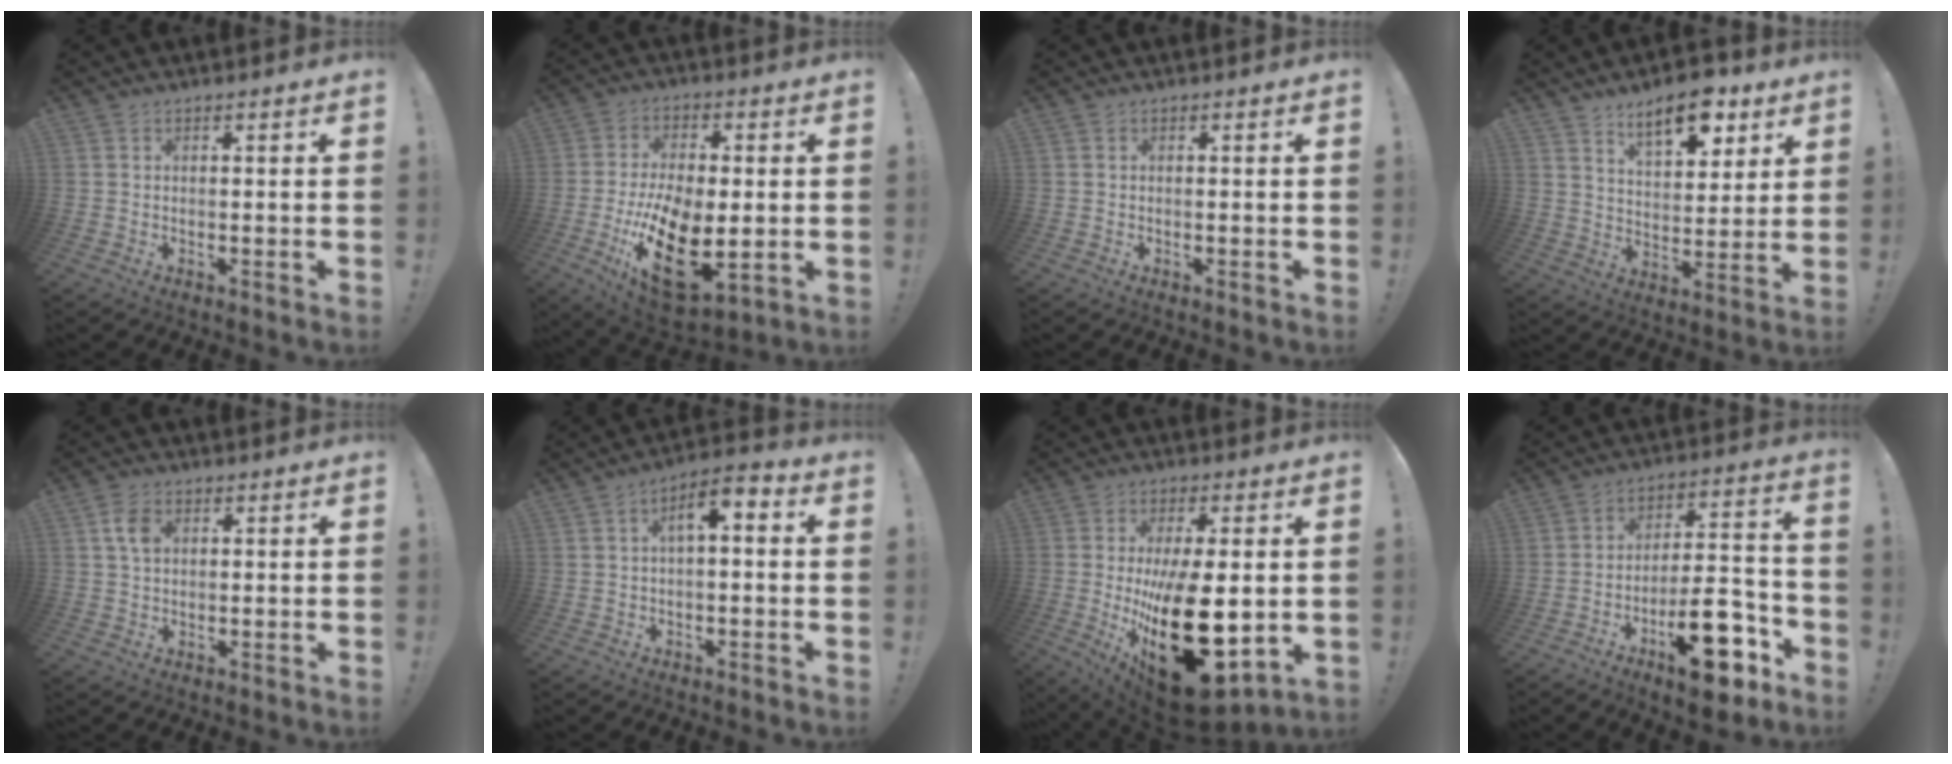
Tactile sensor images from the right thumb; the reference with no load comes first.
{"total": 20.7, "force": [-4.6, 11.1, 16.9], "torque": [-0.302, 0.012, -0.061]}
{"total": 0.0}
{"total": 13.0, "force": [8.3, 5.8, 8.1], "torque": [-0.112, -0.041, 0.144]}
{"total": 4.8, "force": [1.4, 3.3, 3.2], "torque": [-0.057, -0.001, 0.023]}
{"total": 6.5, "force": [1.1, 2.5, 5.9], "torque": [-0.094, -0.003, 0.016]}
{"total": 27.9, "force": [-3.1, 12.7, 24.7], "torque": [-0.390, -0.013, -0.015]}
{"total": 18.7, "force": [-10.0, 7.3, 14.0], "torque": [-0.195, 0.075, -0.149]}